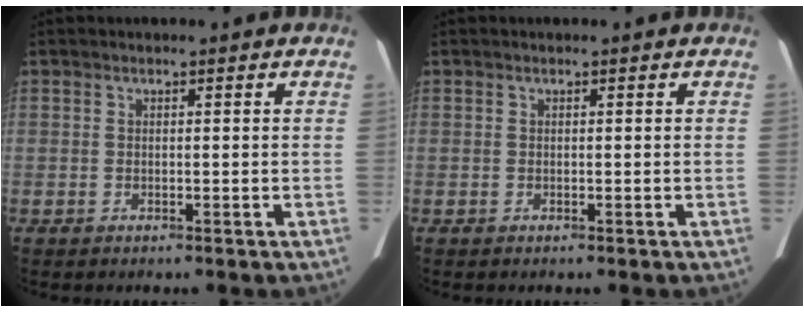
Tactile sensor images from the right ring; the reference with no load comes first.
{"total": 0.0}